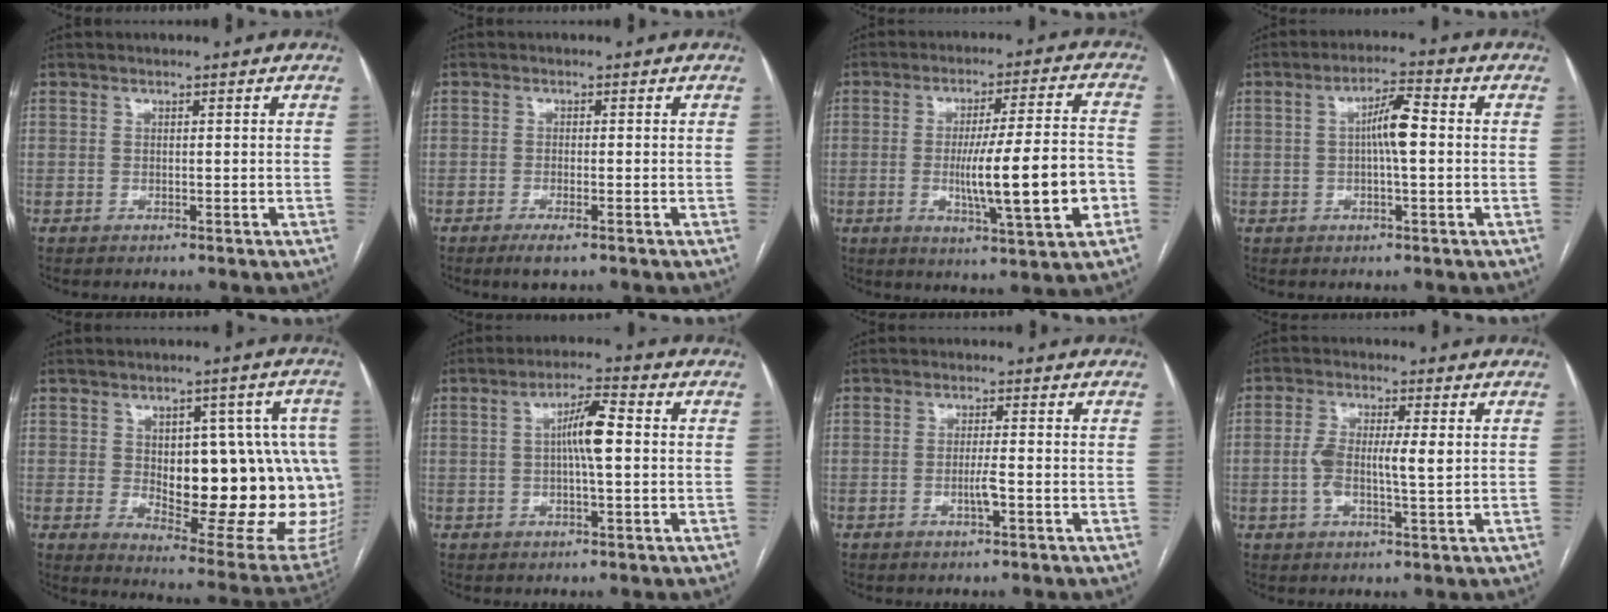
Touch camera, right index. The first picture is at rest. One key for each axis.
{"total": 2.7, "fx": -1.8, "fy": 0.4, "fz": 2.1, "tx": -0.038, "ty": -0.005, "tz": -0.029}
{"total": 14.9, "fx": -3.2, "fy": 1.0, "fz": 14.6, "tx": -0.231, "ty": -0.003, "tz": -0.044}
{"total": 5.7, "fx": 0.2, "fy": 0.8, "fz": 5.6, "tx": -0.101, "ty": 0.013, "tz": 0.000}
{"total": 22.6, "fx": -0.7, "fy": 9.3, "fz": 20.5, "tx": -0.192, "ty": 0.020, "tz": 0.022}
{"total": 5.9, "fx": 0.3, "fy": 0.7, "fz": 5.8, "tx": -0.106, "ty": 0.013, "tz": 0.002}
{"total": 2.3, "fx": -0.8, "fy": 0.0, "fz": 2.2, "tx": -0.041, "ty": -0.002, "tz": -0.015}
{"total": 6.5, "fx": 0.1, "fy": 1.4, "fz": 6.4, "tx": -0.126, "ty": 0.010, "tz": 0.002}